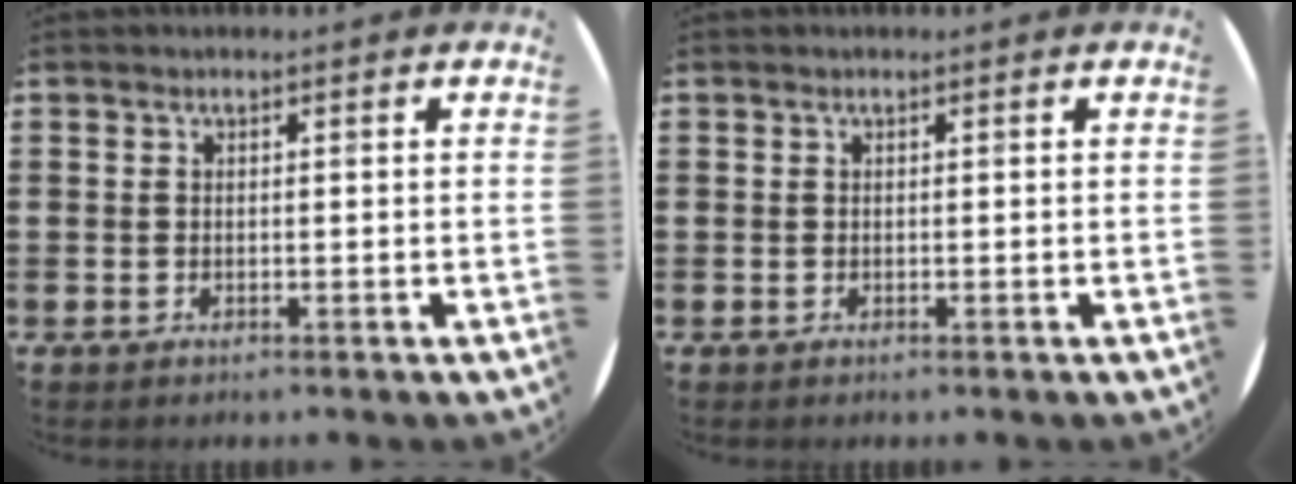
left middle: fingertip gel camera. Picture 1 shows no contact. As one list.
[{"total": 0.0}]